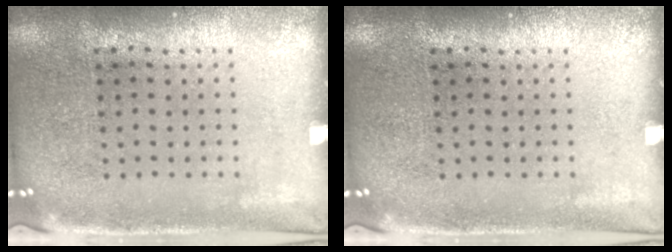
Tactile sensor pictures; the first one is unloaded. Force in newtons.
{"total": 0.0}